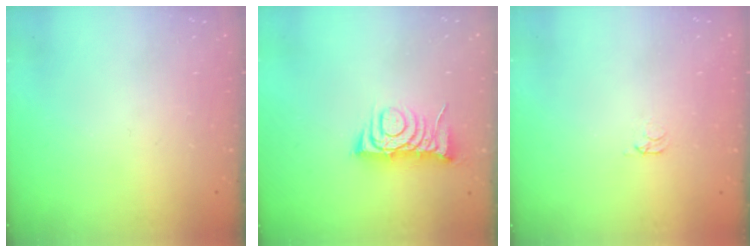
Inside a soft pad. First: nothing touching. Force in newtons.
{"total": 7.1, "press": 7.1, "slide": 0.9}
{"total": 1.6, "press": 1.6, "slide": 0.4}